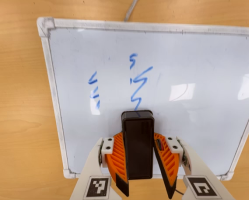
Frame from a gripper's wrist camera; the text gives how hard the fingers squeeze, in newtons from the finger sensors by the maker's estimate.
{"total": 7.4, "left": 7.9, "right": 7.0}